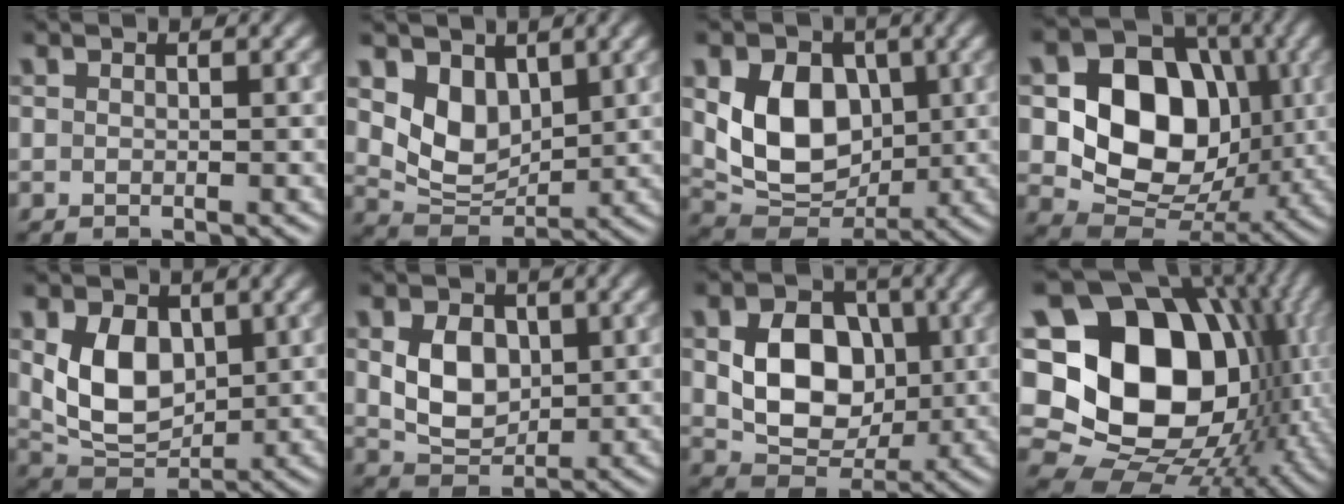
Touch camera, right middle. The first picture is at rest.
{"total": 4.9, "force": [2.0, 3.4, 3.0], "torque": [-0.061, -0.016, 0.038]}
{"total": 8.3, "force": [1.1, 6.1, 5.5], "torque": [-0.098, -0.010, 0.018]}
{"total": 11.7, "force": [0.8, 9.0, 7.3], "torque": [-0.128, -0.006, 0.010]}
{"total": 6.4, "force": [1.0, 4.4, 4.5], "torque": [-0.087, -0.009, 0.024]}
{"total": 4.9, "force": [0.6, 3.6, 3.2], "torque": [-0.070, -0.004, 0.012]}
{"total": 7.7, "force": [0.5, 5.7, 5.1], "torque": [-0.093, -0.003, 0.010]}
{"total": 22.0, "force": [1.9, 17.1, 13.7], "torque": [-0.241, 0.010, 0.039]}